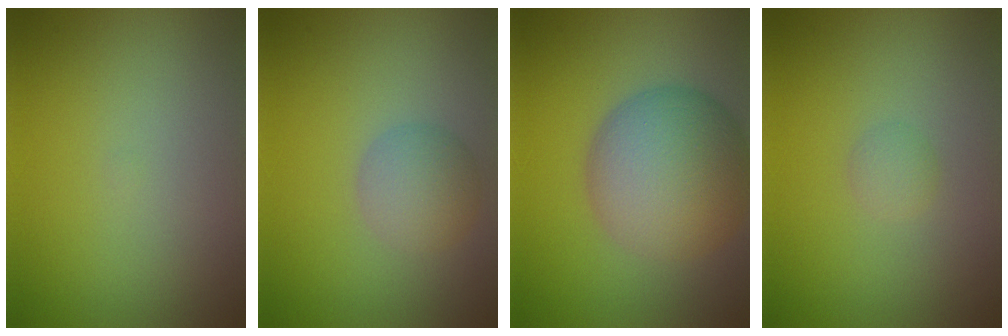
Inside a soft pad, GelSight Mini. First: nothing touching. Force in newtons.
{"total": 2.9, "press": 2.9, "slide": 0.1}
{"total": 9.0, "press": 9.0, "slide": 0.6}
{"total": 1.0, "press": 1.0, "slide": 0.1}